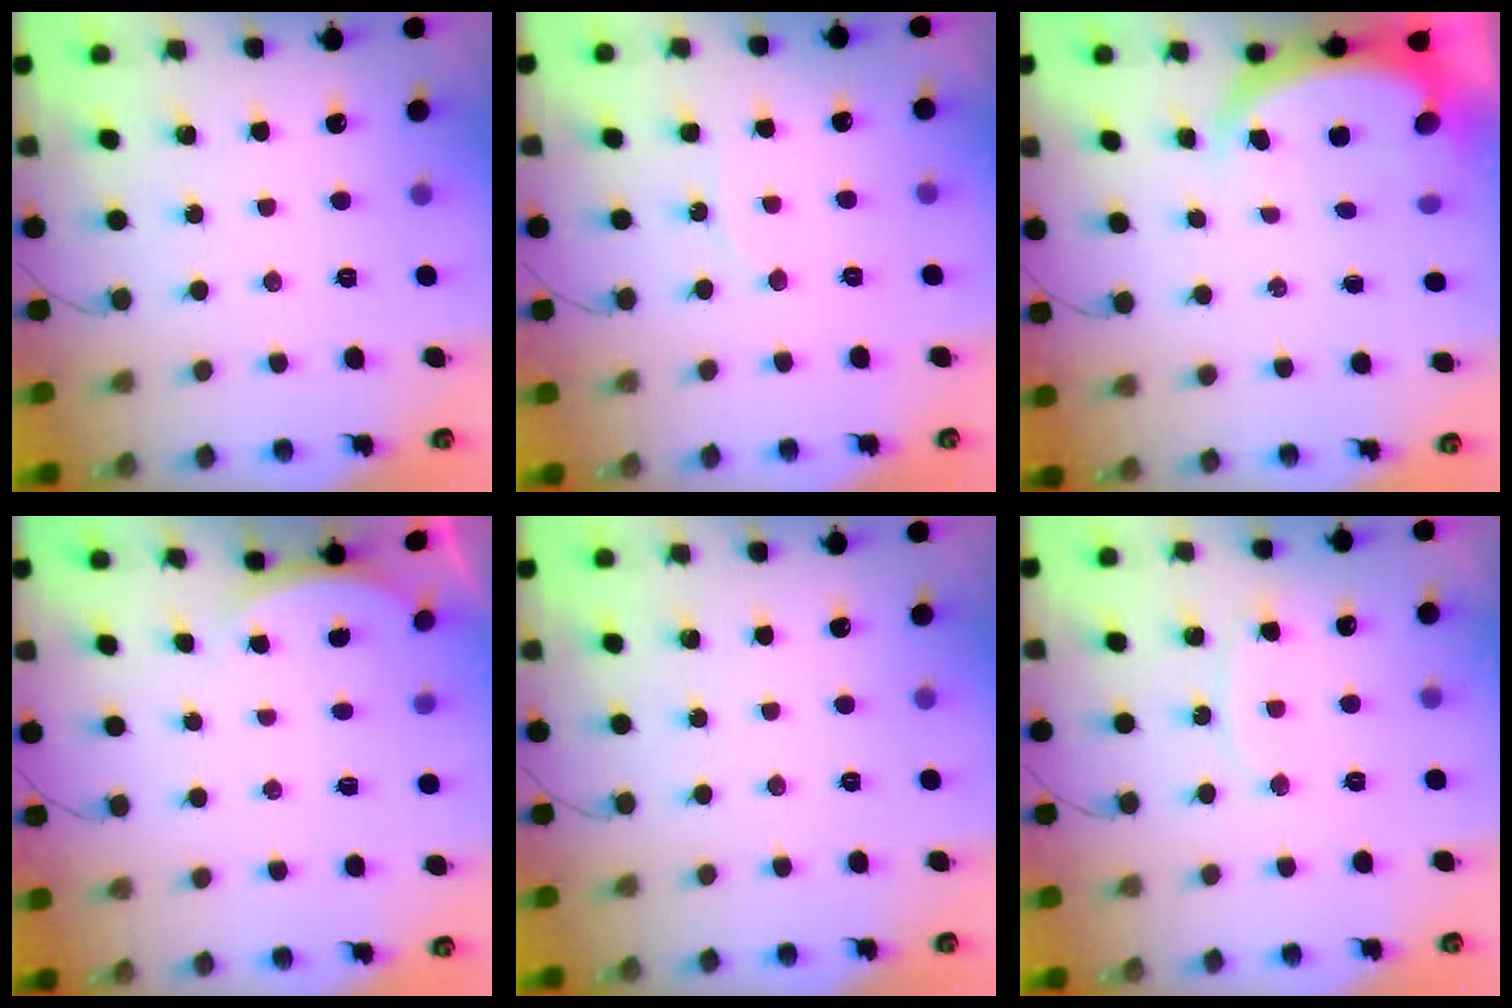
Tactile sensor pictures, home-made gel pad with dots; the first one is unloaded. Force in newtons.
{"total": 4.5, "press": 4.5, "slide": 0.5}
{"total": 5.6, "press": 5.6, "slide": 0.5}
{"total": 2.3, "press": 2.2, "slide": 0.6}
{"total": 0.0}
{"total": 7.6, "press": 7.6, "slide": 0.5}